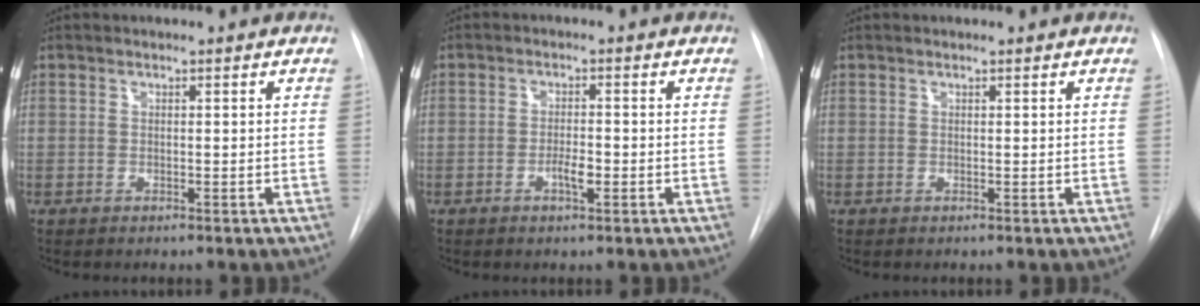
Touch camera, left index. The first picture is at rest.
{"total": 2.4, "force": [-0.9, 0.6, 2.2], "torque": [-0.037, 0.002, -0.016]}
{"total": 0.9, "force": [0.9, 0.1, 0.1], "torque": [-0.006, 0.010, 0.012]}